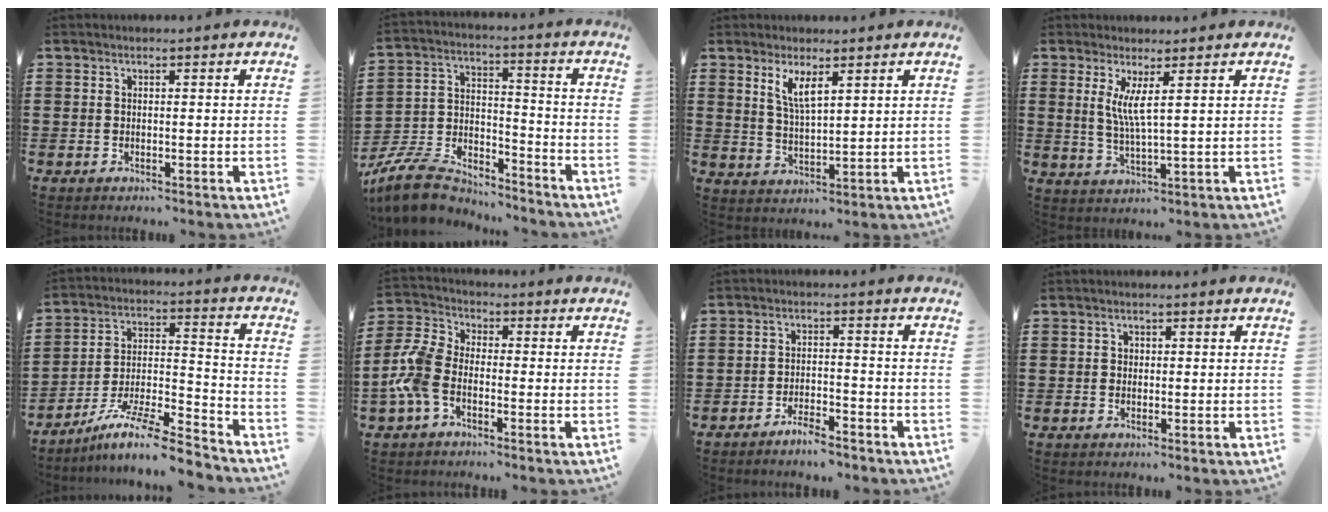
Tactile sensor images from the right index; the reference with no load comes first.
{"total": 9.5, "force": [-8.8, 2.3, 2.8], "torque": [-0.076, 0.015, -0.177]}
{"total": 4.2, "force": [2.4, 1.2, 3.3], "torque": [-0.070, 0.004, 0.042]}
{"total": 4.4, "force": [1.7, 0.1, 4.1], "torque": [-0.086, -0.005, 0.029]}
{"total": 11.1, "force": [-9.2, 1.2, 6.0], "torque": [-0.106, 0.018, -0.181]}
{"total": 7.2, "force": [-3.0, 4.1, 5.2], "torque": [-0.149, -0.005, -0.067]}
{"total": 3.4, "force": [-3.3, 0.4, 1.0], "torque": [-0.021, 0.007, -0.065]}
{"total": 0.7, "force": [0.0, 0.6, 0.2], "torque": [-0.006, 0.003, 0.001]}